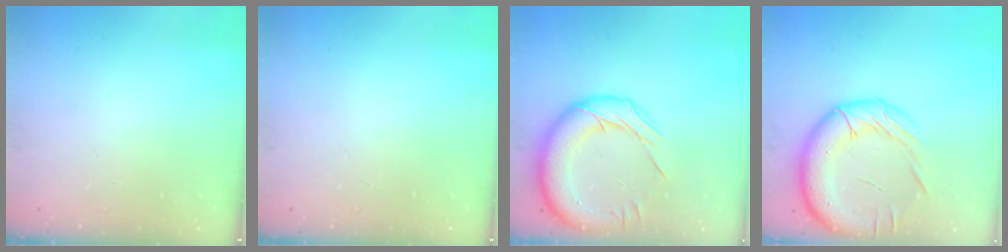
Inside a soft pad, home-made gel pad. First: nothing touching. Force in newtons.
{"total": 0.0}
{"total": 18.5, "press": 18.2, "slide": 3.6}
{"total": 20.3, "press": 19.9, "slide": 4.2}